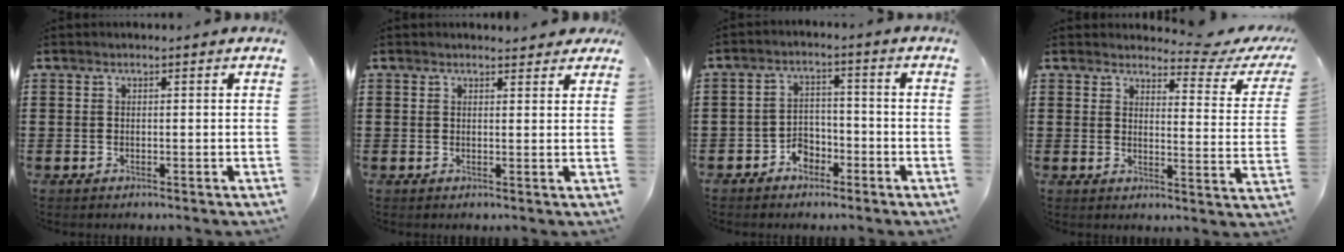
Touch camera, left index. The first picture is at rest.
{"total": 2.1, "force": [1.9, 0.6, 0.6], "torque": [-0.009, 0.002, 0.034]}
{"total": 3.7, "force": [-2.8, 2.1, 1.0], "torque": [-0.024, 0.010, -0.058]}
{"total": 4.4, "force": [3.9, 0.4, 2.2], "torque": [-0.044, -0.023, 0.061]}